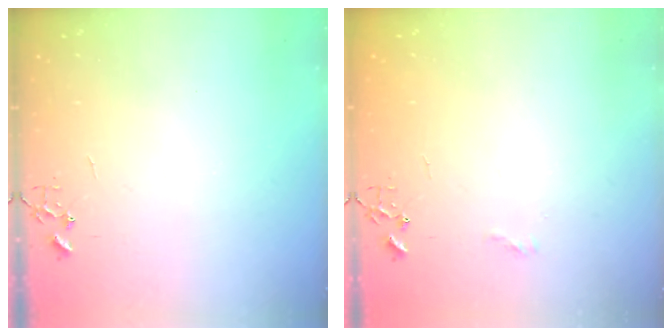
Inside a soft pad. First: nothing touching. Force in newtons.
{"total": 6.0, "press": 5.9, "slide": 0.7}